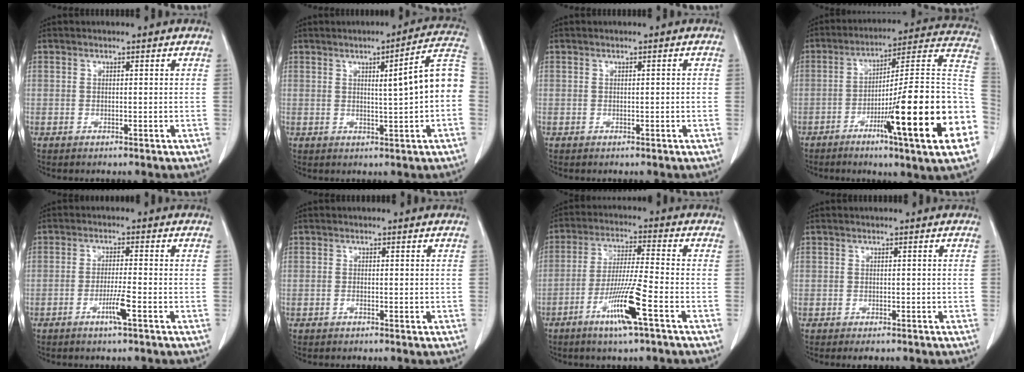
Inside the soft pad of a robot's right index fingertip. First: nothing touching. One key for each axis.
{"total": 9.7, "fx": 0.4, "fy": -0.1, "fz": 9.7, "tx": -0.118, "ty": 0.017, "tz": 0.000}
{"total": 0.7, "fx": -0.1, "fy": 0.1, "fz": 0.7, "tx": -0.011, "ty": 0.002, "tz": 0.002}
{"total": 24.7, "fx": -7.9, "fy": 0.5, "fz": 23.4, "tx": -0.256, "ty": -0.004, "tz": -0.125}
{"total": 3.9, "fx": -1.8, "fy": -0.4, "fz": 3.4, "tx": -0.066, "ty": -0.007, "tz": -0.037}
{"total": 1.1, "fx": -0.4, "fy": 0.2, "fz": 1.0, "tx": -0.017, "ty": -0.002, "tz": -0.004}
{"total": 10.0, "fx": -4.7, "fy": -0.5, "fz": 8.8, "tx": -0.170, "ty": -0.016, "tz": -0.091}
{"total": 1.1, "fx": -0.7, "fy": 0.5, "fz": 0.6, "tx": -0.001, "ty": 0.001, "tz": -0.005}